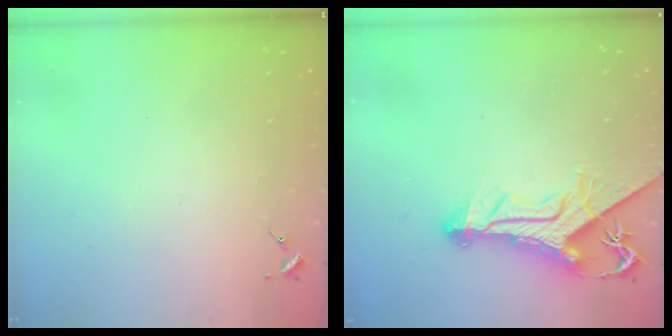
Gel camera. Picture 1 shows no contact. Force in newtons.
{"total": 15.6, "press": 15.5, "slide": 1.4}